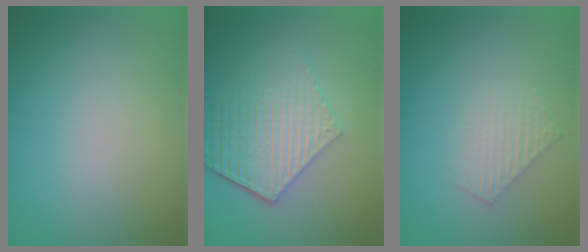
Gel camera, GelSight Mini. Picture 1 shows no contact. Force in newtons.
{"total": 5.8, "press": 4.4, "slide": 3.8}
{"total": 1.9, "press": 1.9, "slide": 0.3}